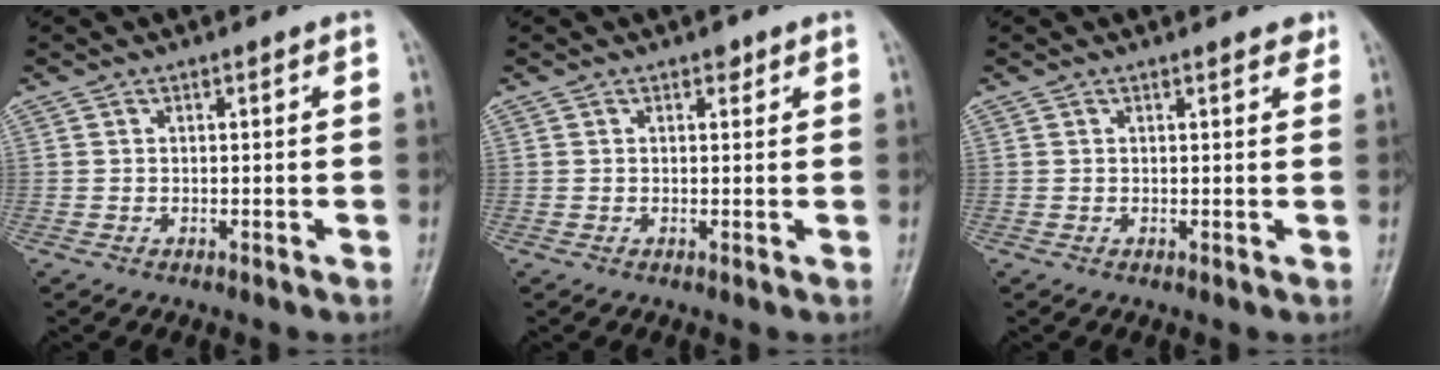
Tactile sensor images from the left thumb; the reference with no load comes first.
{"total": 1.4, "force": [0.9, 0.8, 0.7], "torque": [-0.001, -0.003, 0.009]}
{"total": 1.9, "force": [1.4, 0.7, 1.1], "torque": [-0.005, -0.003, 0.014]}